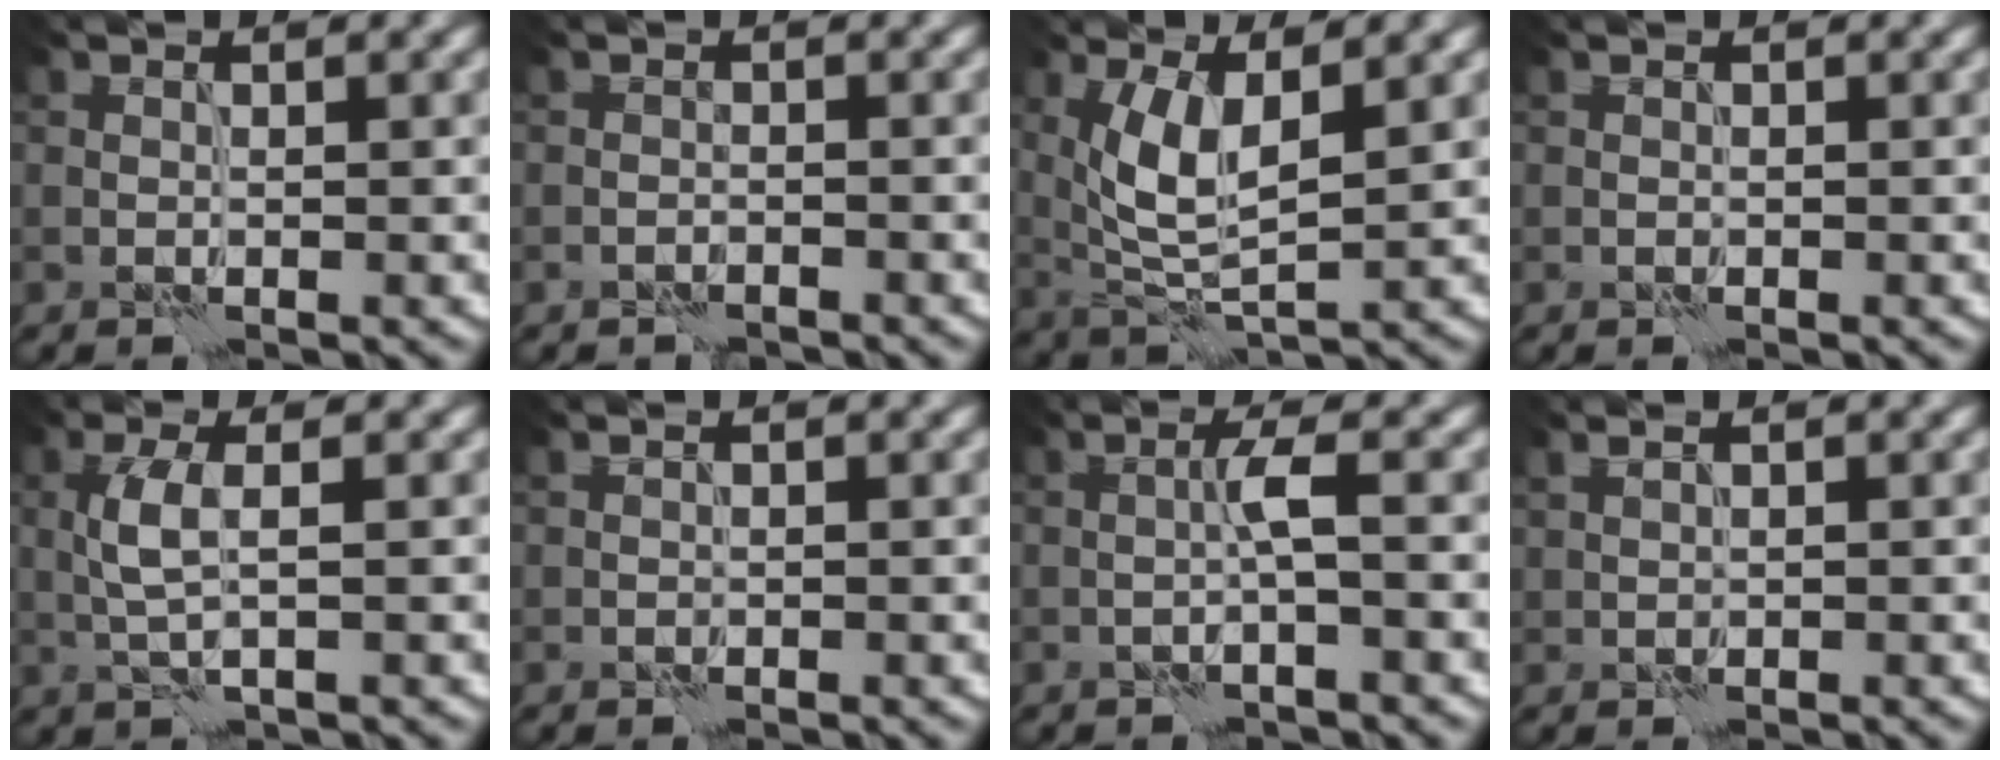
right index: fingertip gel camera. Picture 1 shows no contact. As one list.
[{"total": 1.1, "force": [-1.0, 0.5, 0.2], "torque": [-0.001, 0.003, -0.021]}, {"total": 5.2, "force": [1.4, 1.8, 4.7], "torque": [-0.105, -0.009, 0.033]}, {"total": 0.0}, {"total": 2.7, "force": [0.3, 0.6, 2.6], "torque": [-0.061, 0.004, 0.005]}, {"total": 0.0}, {"total": 1.9, "force": [-0.3, -0.1, 1.9], "torque": [-0.039, 0.007, -0.009]}, {"total": 0.7, "force": [0.6, 0.1, 0.4], "torque": [-0.011, 0.000, 0.013]}]